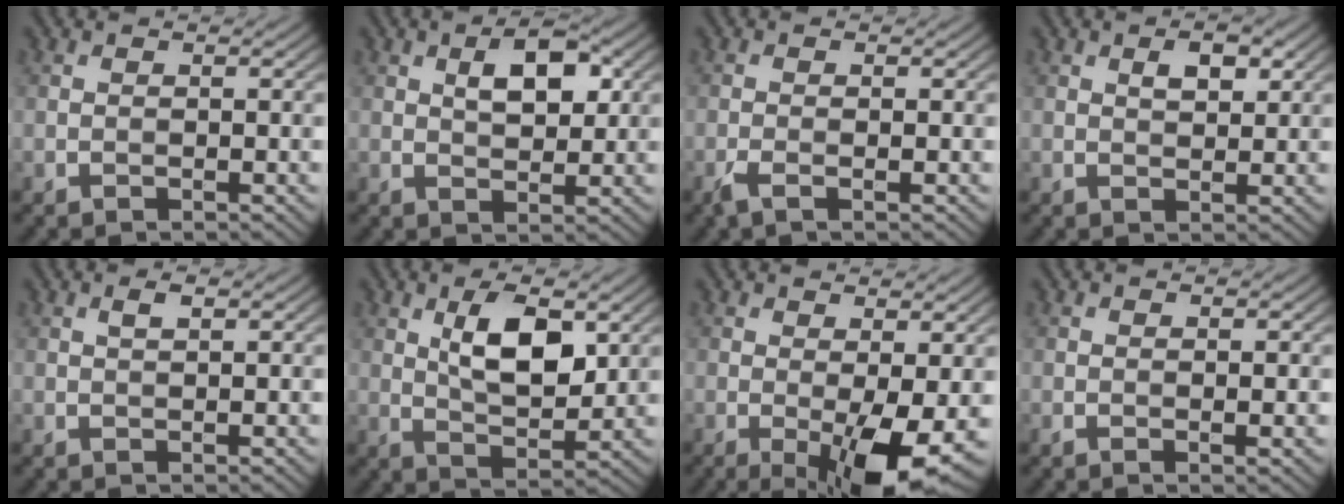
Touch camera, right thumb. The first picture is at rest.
{"total": 5.3, "force": [1.7, 2.7, 4.3], "torque": [-0.069, 0.002, 0.026]}
{"total": 1.6, "force": [-0.8, 0.2, 1.3], "torque": [-0.034, 0.001, -0.022]}
{"total": 2.7, "force": [1.2, 1.4, 2.0], "torque": [-0.032, 0.001, 0.019]}
{"total": 1.3, "force": [0.6, 0.3, 1.1], "torque": [-0.024, 0.002, 0.011]}
{"total": 7.8, "force": [2.6, 3.5, 6.4], "torque": [-0.118, -0.002, 0.047]}
{"total": 8.4, "force": [-2.3, 2.3, 7.7], "torque": [-0.124, -0.007, -0.027]}
{"total": 1.2, "force": [0.0, 0.1, 1.2], "torque": [-0.023, -0.002, -0.001]}